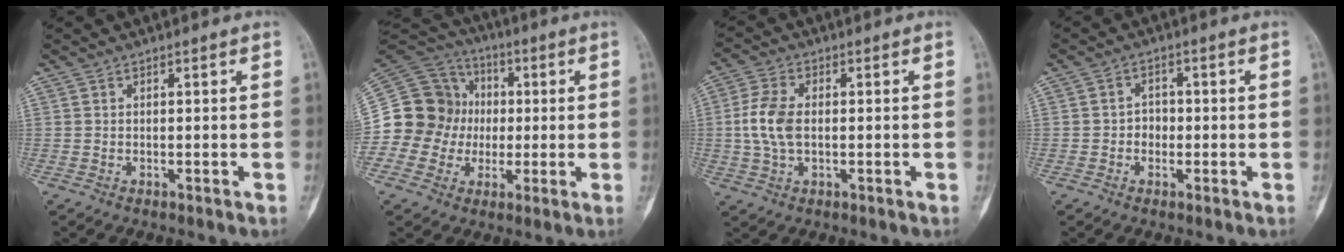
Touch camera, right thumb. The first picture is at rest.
{"total": 18.9, "force": [0.1, 17.8, 6.2], "torque": [-0.095, 0.066, 0.009]}
{"total": 7.4, "force": [0.0, 4.4, 6.0], "torque": [-0.134, 0.010, -0.001]}
{"total": 2.8, "force": [-0.5, 2.5, 1.3], "torque": [0.001, 0.009, -0.015]}